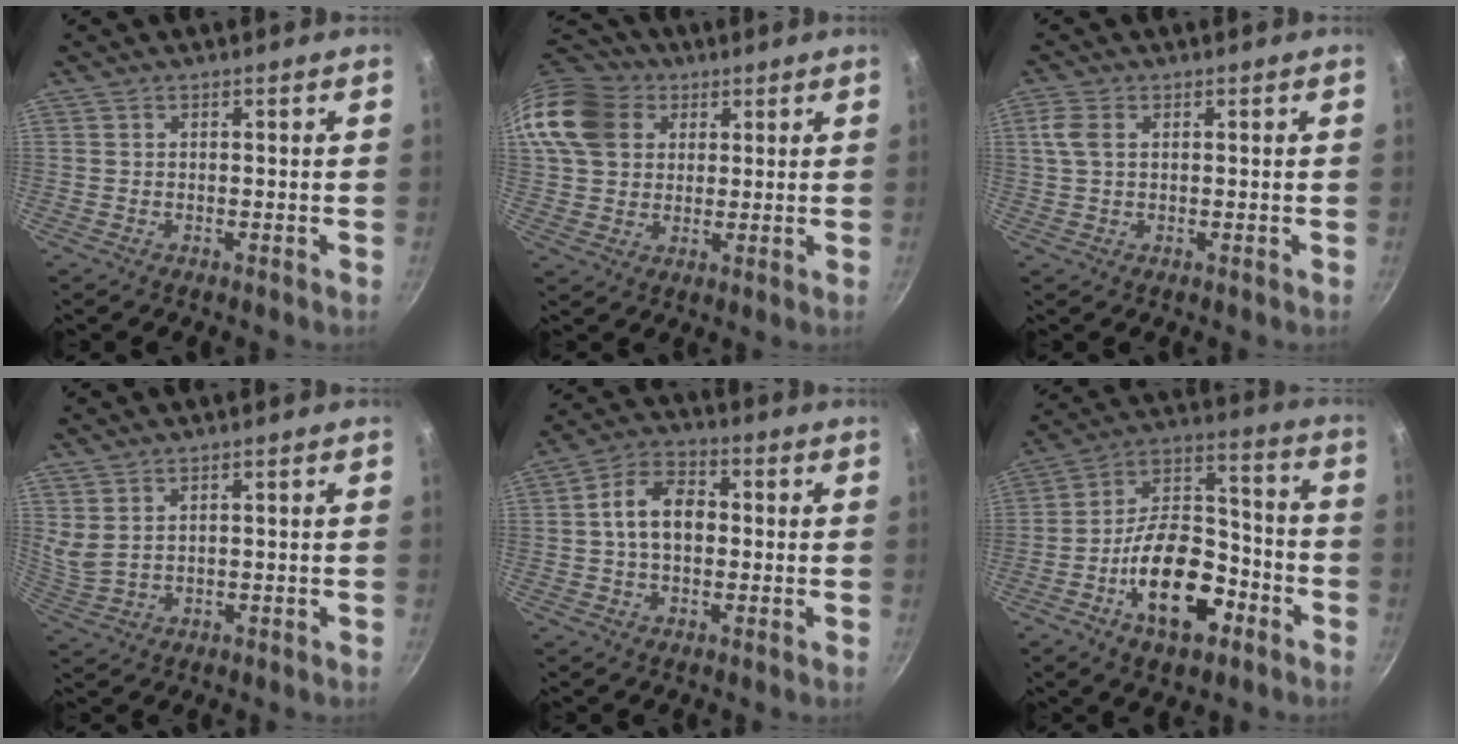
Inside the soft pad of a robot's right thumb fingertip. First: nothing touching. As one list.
[{"total": 14.9, "force": [5.3, 11.8, 7.3], "torque": [-0.134, 0.011, 0.091]}, {"total": 3.6, "force": [1.0, 2.2, 2.7], "torque": [-0.063, 0.007, 0.019]}, {"total": 3.2, "force": [1.8, 1.5, 2.2], "torque": [-0.044, -0.014, 0.045]}, {"total": 9.4, "force": [0.4, 6.3, 7.0], "torque": [-0.100, 0.025, -0.006]}, {"total": 18.4, "force": [-7.8, 10.1, 13.2], "torque": [-0.184, 0.066, -0.133]}]